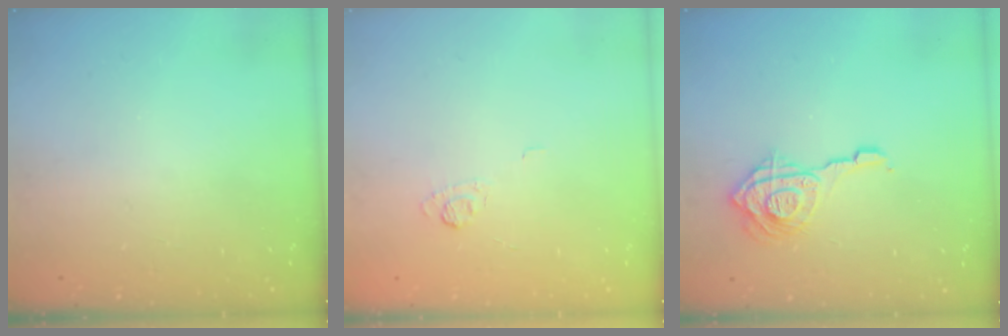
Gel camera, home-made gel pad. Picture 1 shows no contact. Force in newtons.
{"total": 3.4, "press": 3.1, "slide": 1.5}
{"total": 12.8, "press": 12.7, "slide": 1.4}